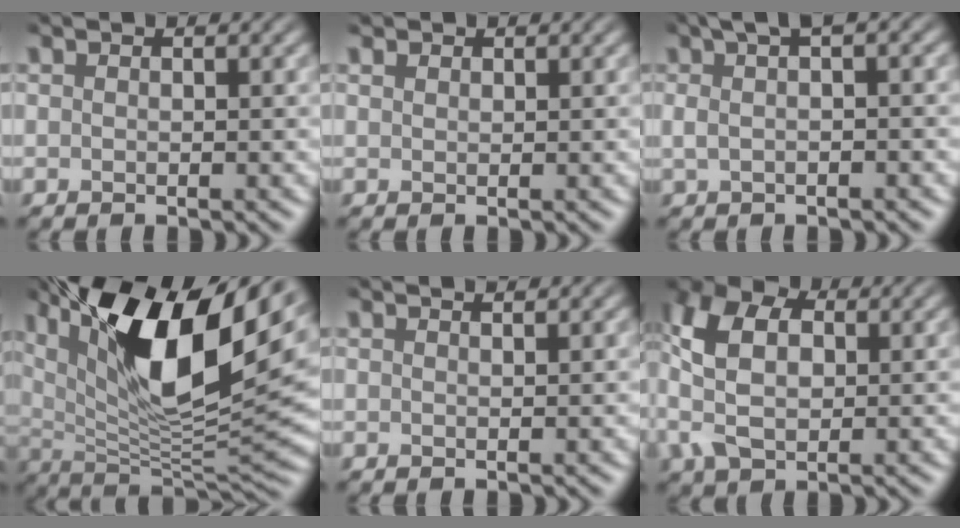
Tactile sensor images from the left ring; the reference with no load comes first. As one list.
[{"total": 1.0, "force": [0.8, 0.6, 0.2], "torque": [-0.006, -0.001, 0.012]}, {"total": 3.3, "force": [1.0, 0.9, 2.9], "torque": [-0.049, 0.012, 0.013]}, {"total": 14.9, "force": [6.4, 5.0, 12.5], "torque": [-0.205, 0.002, 0.115]}, {"total": 1.0, "force": [0.9, 0.1, 0.4], "torque": [-0.006, -0.002, 0.009]}, {"total": 7.6, "force": [1.0, 5.1, 5.6], "torque": [-0.136, 0.007, 0.008]}]